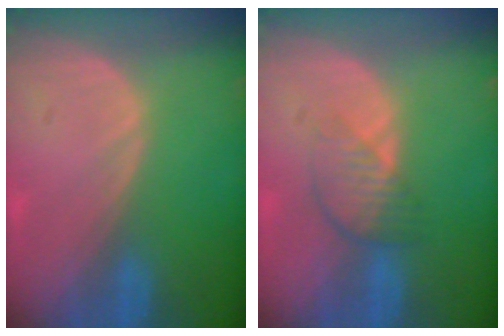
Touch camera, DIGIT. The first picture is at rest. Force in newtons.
{"total": 3.9, "press": 3.6, "slide": 1.4}